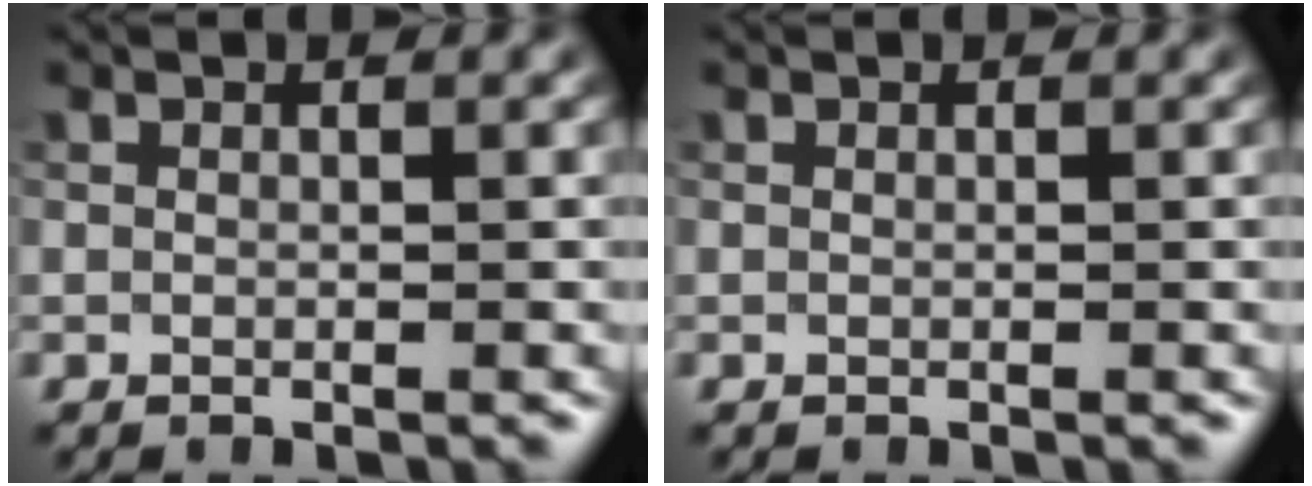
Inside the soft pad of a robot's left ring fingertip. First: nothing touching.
{"total": 0.0}